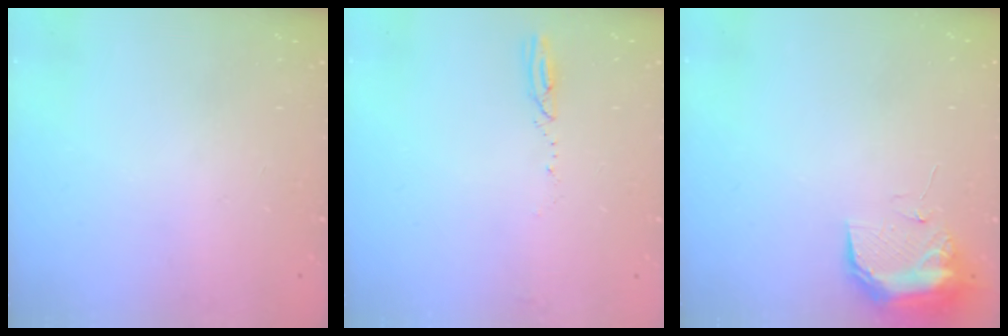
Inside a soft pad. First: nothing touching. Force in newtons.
{"total": 2.5, "press": 2.4, "slide": 0.3}
{"total": 9.6, "press": 9.6, "slide": 1.2}